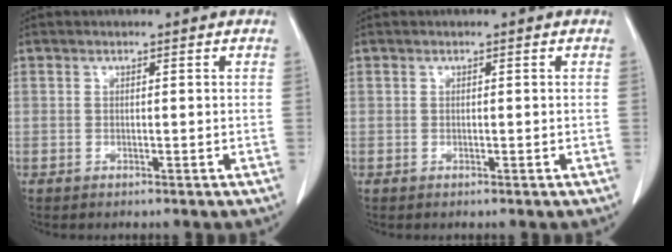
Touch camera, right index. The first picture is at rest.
{"total": 0.0}